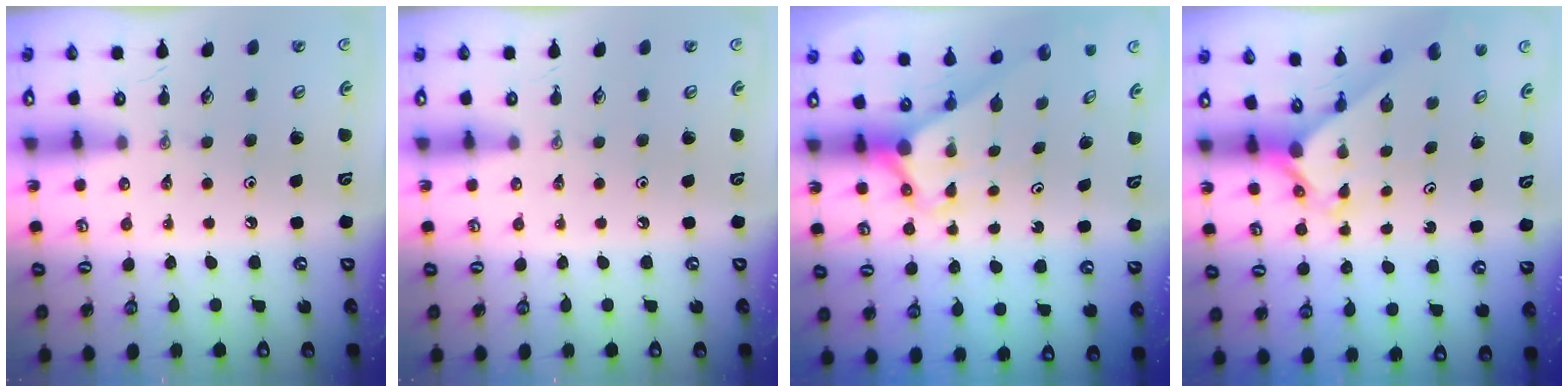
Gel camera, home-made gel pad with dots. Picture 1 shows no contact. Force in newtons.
{"total": 0.0}
{"total": 2.9, "press": 2.9, "slide": 0.3}
{"total": 2.6, "press": 2.6, "slide": 0.3}